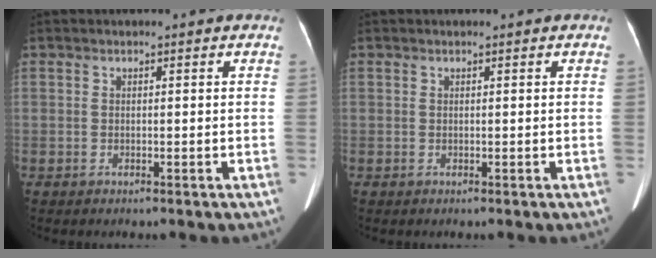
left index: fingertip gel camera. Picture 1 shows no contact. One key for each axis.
{"total": 0.0}